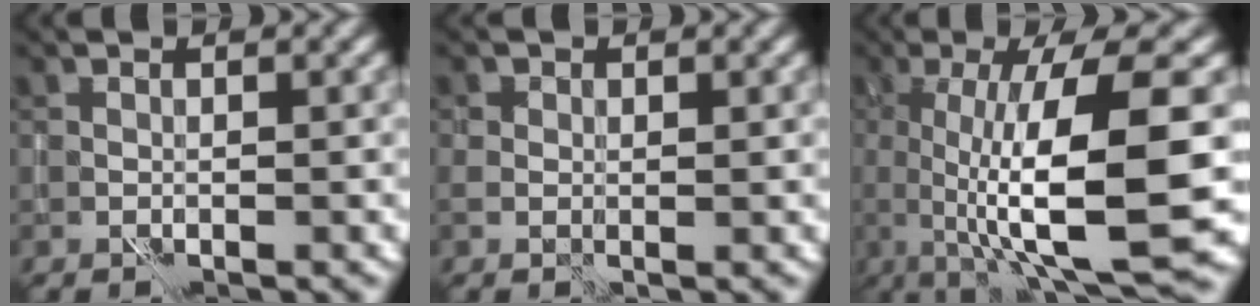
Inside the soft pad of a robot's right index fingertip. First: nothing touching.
{"total": 1.7, "force": [0.3, 1.4, 0.9], "torque": [-0.015, 0.002, 0.006]}
{"total": 12.7, "force": [-0.9, 3.2, 12.3], "torque": [-0.173, -0.001, -0.012]}